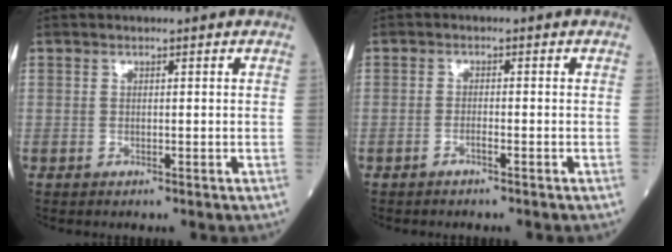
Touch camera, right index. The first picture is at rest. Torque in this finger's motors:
{"motor_torque": [-0.20, -0.01, -0.03, -0.01]}